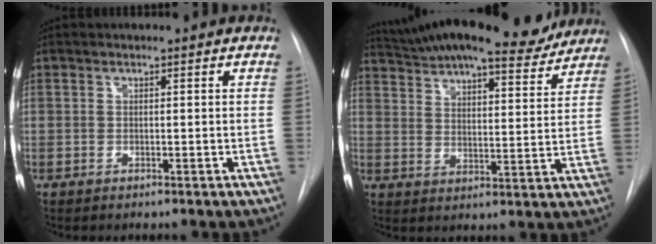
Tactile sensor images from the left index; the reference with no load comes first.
{"total": 22.0, "force": [19.5, 4.8, 8.9], "torque": [-0.155, 0.017, 0.270]}